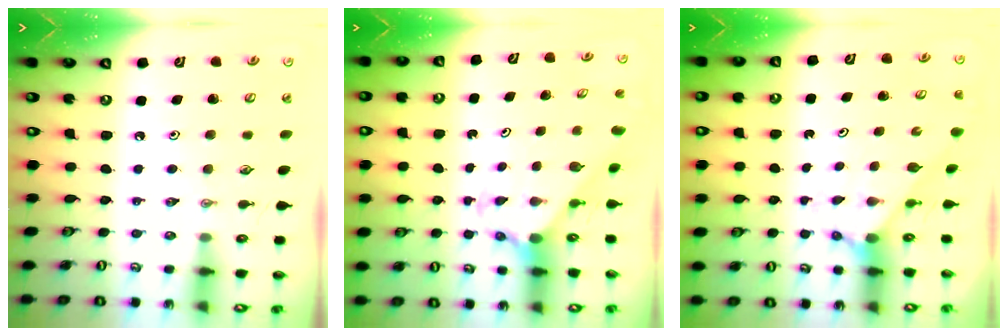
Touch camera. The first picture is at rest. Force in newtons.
{"total": 2.3, "press": 2.3, "slide": 0.2}
{"total": 2.6, "press": 2.6, "slide": 0.3}